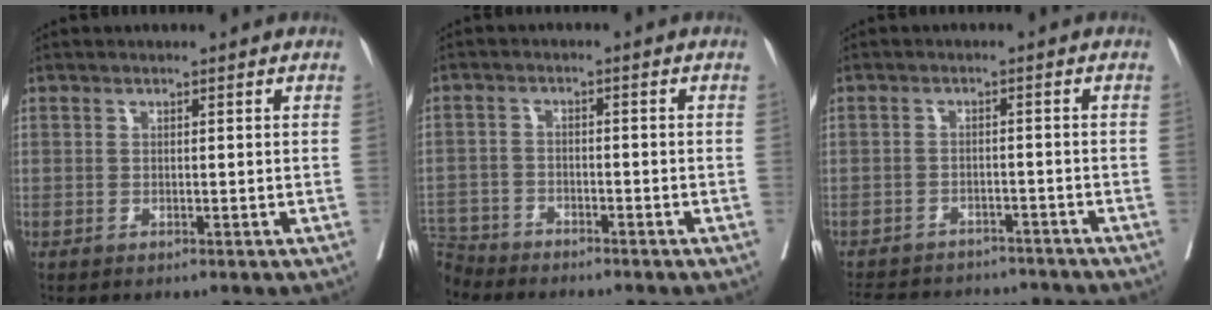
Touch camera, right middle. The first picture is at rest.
{"total": 5.7, "force": [-5.4, 1.2, -1.2], "torque": [0.018, -0.001, -0.107]}
{"total": 13.4, "force": [-12.0, 4.8, 3.4], "torque": [-0.070, 0.009, -0.154]}